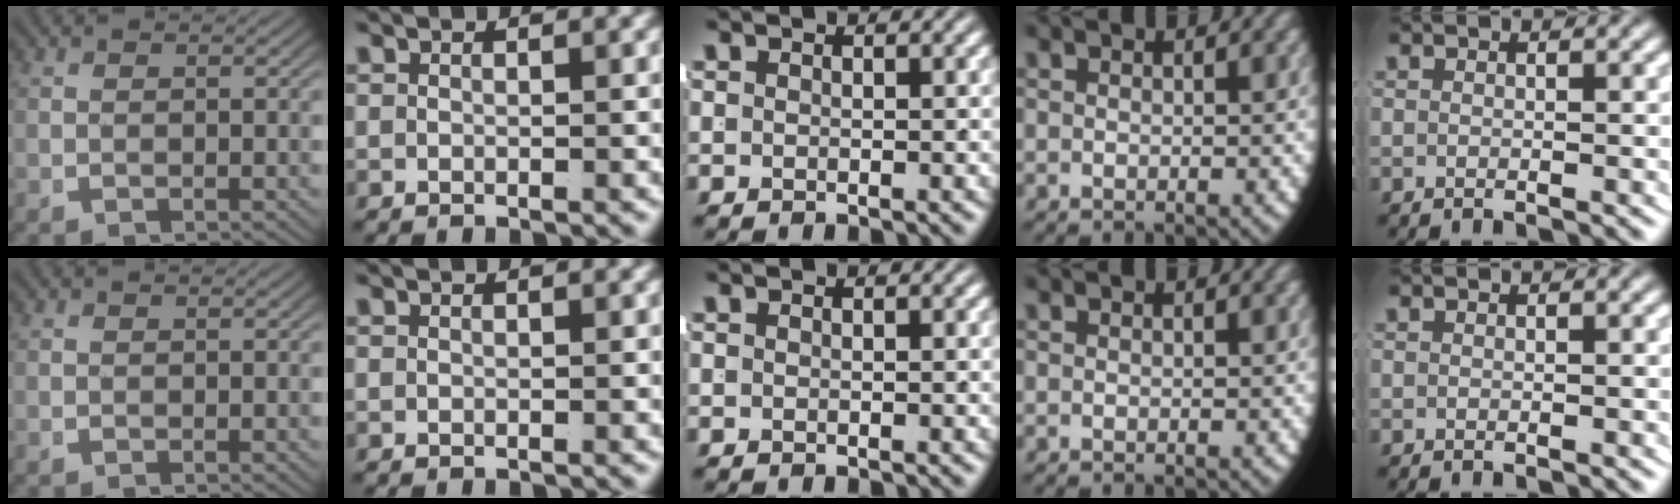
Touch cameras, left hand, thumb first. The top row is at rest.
{}